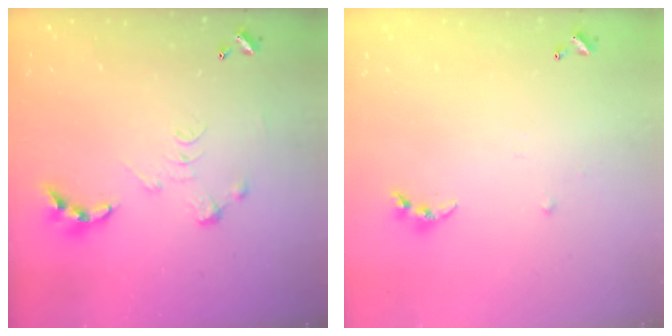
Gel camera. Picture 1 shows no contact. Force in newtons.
{"total": 5.4, "press": 5.4, "slide": 0.6}